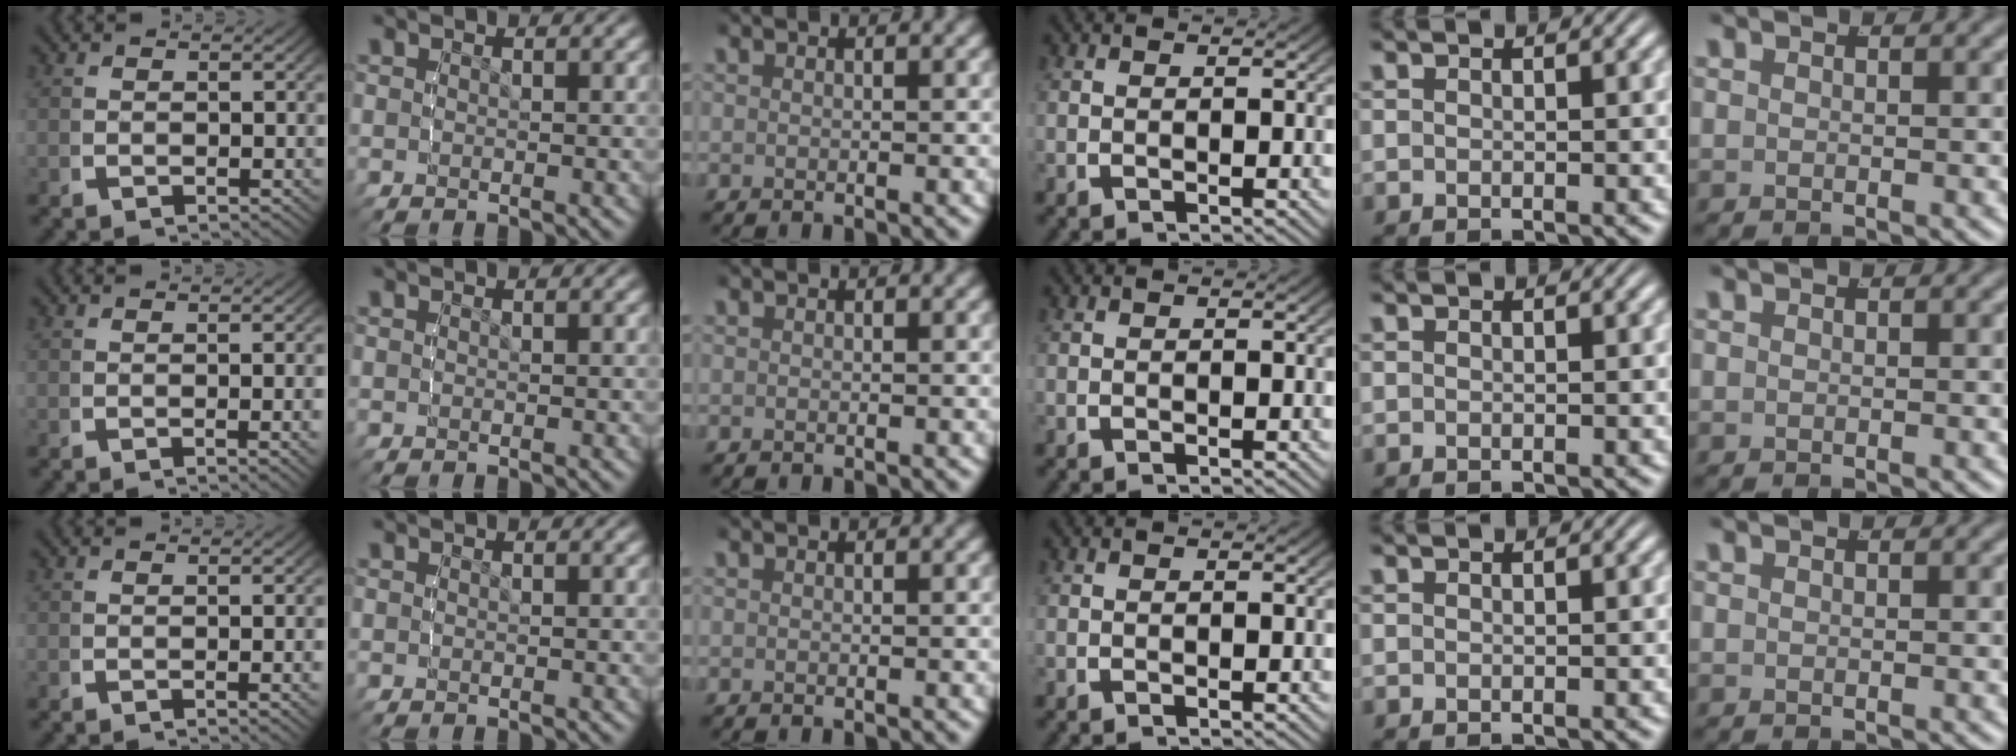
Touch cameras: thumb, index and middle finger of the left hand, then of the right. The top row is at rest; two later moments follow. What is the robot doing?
{"motion": "lift_and_place", "object": "bottle"}